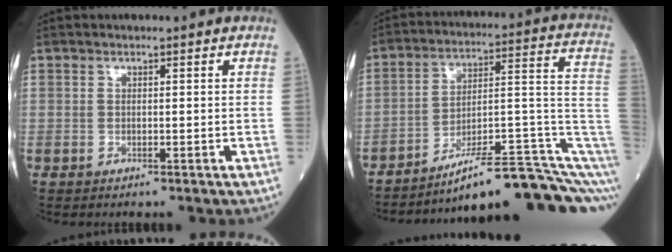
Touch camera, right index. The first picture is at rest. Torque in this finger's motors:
{"motor_torque": [0.17, -1.05, 0.30, 0.03]}